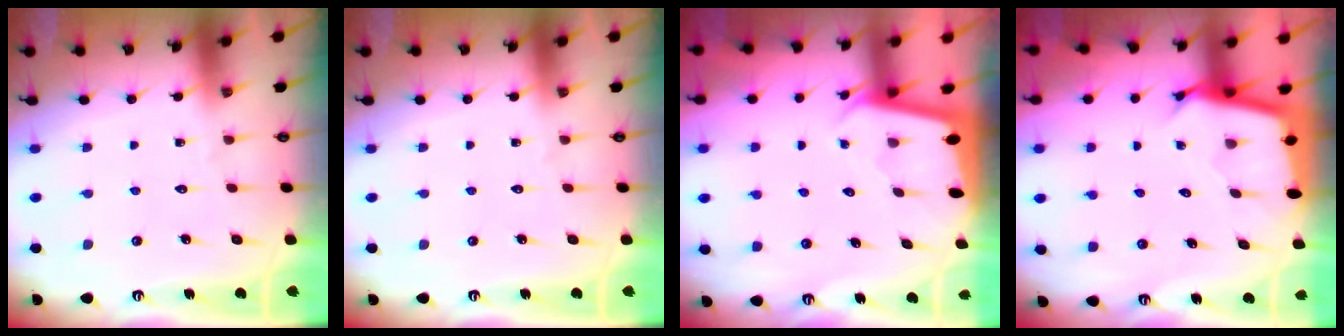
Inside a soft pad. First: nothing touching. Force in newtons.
{"total": 0.0}
{"total": 1.9, "press": 1.9, "slide": 0.1}
{"total": 2.7, "press": 2.7, "slide": 0.1}